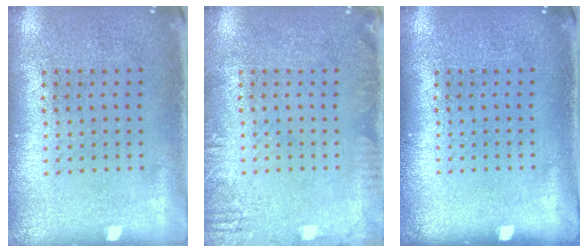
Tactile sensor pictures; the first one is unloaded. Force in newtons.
{"total": 1.9, "press": 1.9, "slide": 0.3}
{"total": 0.0}